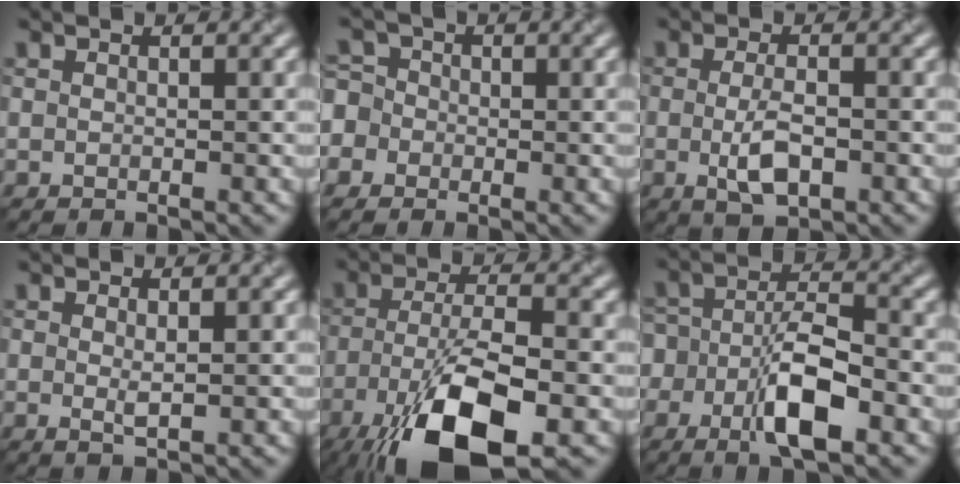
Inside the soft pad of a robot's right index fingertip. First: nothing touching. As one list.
[{"total": 4.3, "force": [-1.1, 3.9, 1.3], "torque": [-0.021, 0.021, -0.052]}, {"total": 3.4, "force": [-0.6, 1.2, 3.1], "torque": [-0.066, -0.008, -0.012]}, {"total": 1.1, "force": [0.2, 0.1, 1.1], "torque": [-0.021, -0.004, 0.002]}, {"total": 12.7, "force": [-6.6, 4.3, 9.9], "torque": [-0.199, -0.019, -0.120]}, {"total": 6.6, "force": [-2.8, 2.8, 5.3], "torque": [-0.089, 0.003, -0.053]}]